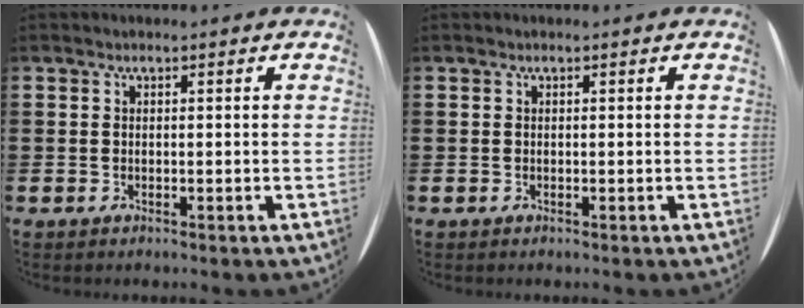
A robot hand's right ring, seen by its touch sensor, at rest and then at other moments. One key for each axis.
{"total": 0.0}